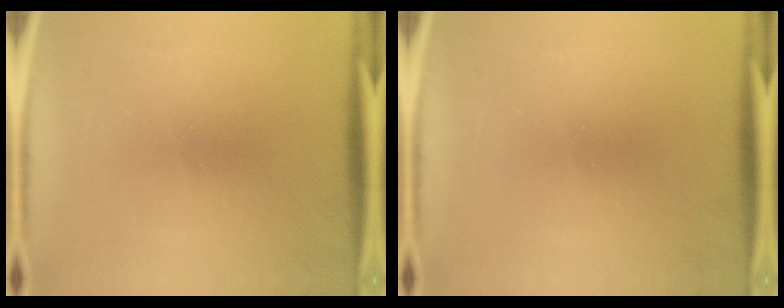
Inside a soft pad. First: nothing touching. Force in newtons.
{"total": 0.0}